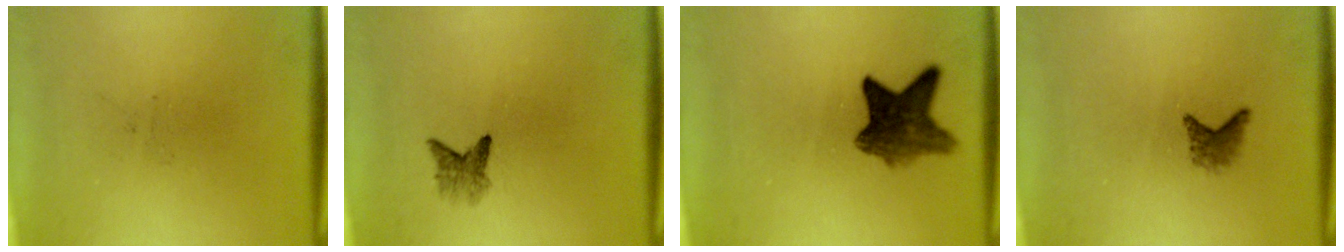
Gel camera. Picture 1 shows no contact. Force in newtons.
{"total": 2.0}
{"total": 7.0}
{"total": 1.7}